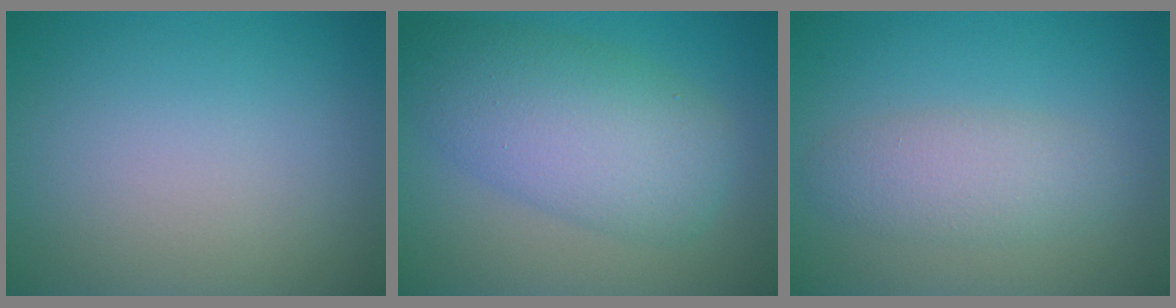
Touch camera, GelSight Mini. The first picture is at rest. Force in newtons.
{"total": 7.4, "press": 7.4, "slide": 0.2}
{"total": 3.1, "press": 3.1, "slide": 0.0}